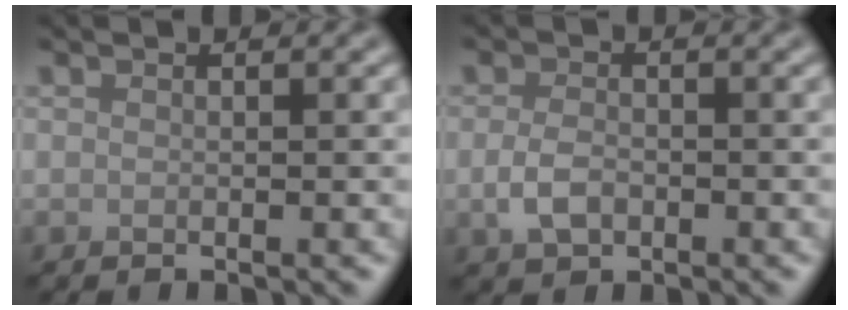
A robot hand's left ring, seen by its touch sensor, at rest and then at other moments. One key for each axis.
{"total": 2.4, "fx": -0.6, "fy": 1.7, "fz": 1.6, "tx": -0.035, "ty": -0.004, "tz": -0.015}